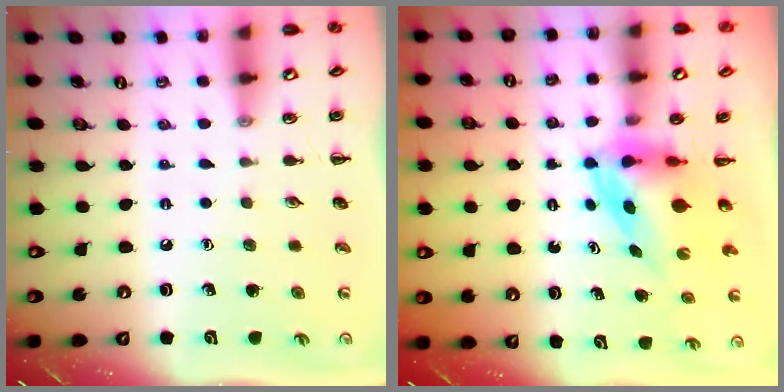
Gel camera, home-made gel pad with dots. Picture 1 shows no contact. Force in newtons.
{"total": 3.8, "press": 3.7, "slide": 0.9}